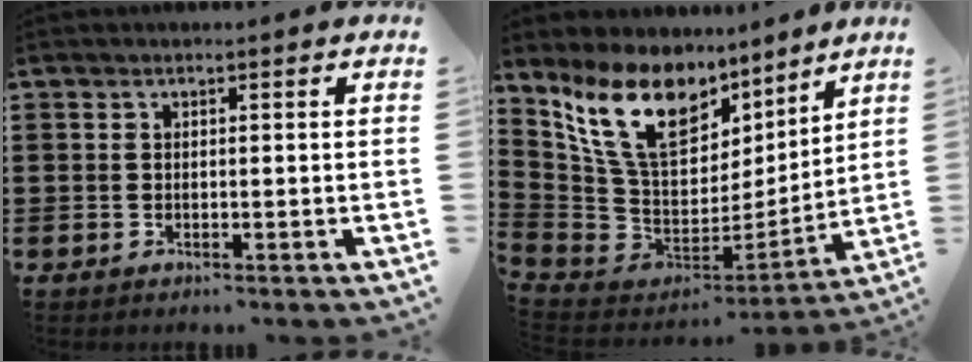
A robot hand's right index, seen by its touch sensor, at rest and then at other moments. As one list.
[{"total": 15.6, "force": [9.2, 8.8, 8.9], "torque": [-0.229, -0.037, 0.169]}]